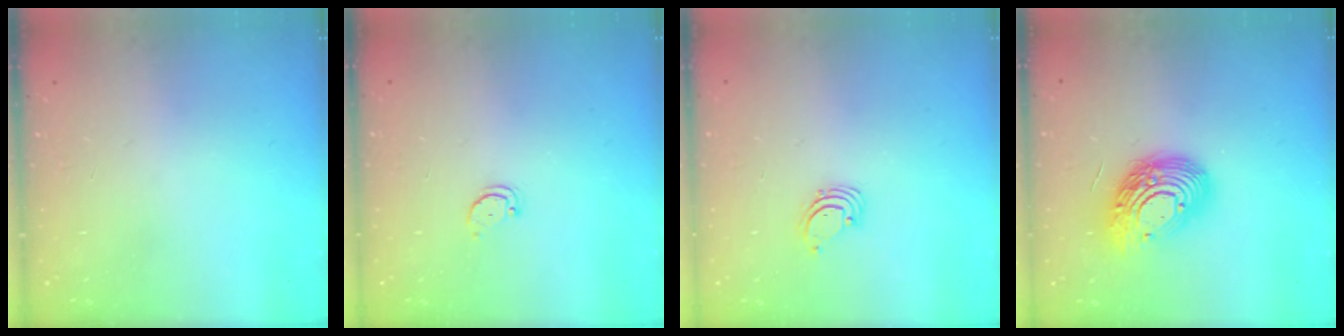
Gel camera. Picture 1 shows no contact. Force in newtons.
{"total": 2.5, "press": 2.4, "slide": 0.4}
{"total": 1.6, "press": 1.6, "slide": 0.1}
{"total": 16.1, "press": 16.0, "slide": 1.3}